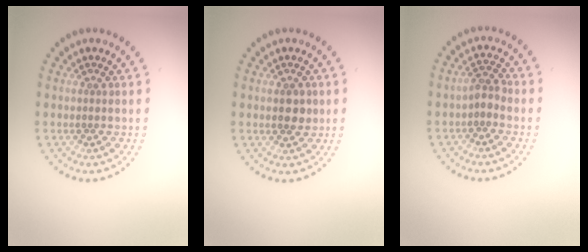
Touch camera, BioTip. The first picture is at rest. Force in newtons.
{"total": 1.9, "press": 1.8, "slide": 0.2}
{"total": 1.6, "press": 1.4, "slide": 0.8}